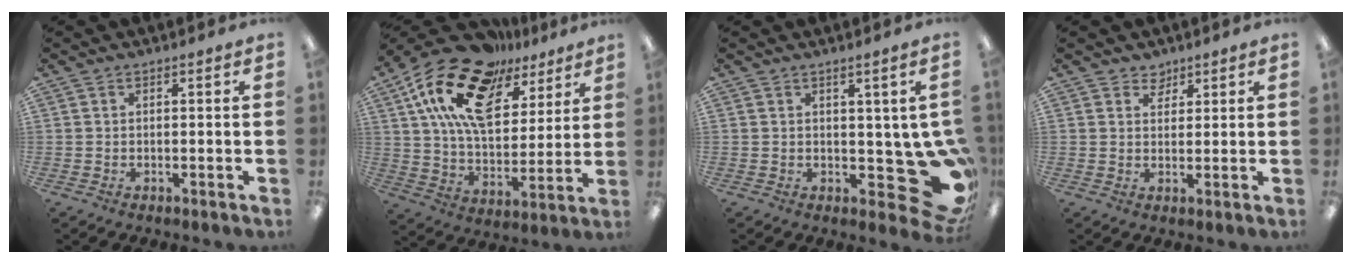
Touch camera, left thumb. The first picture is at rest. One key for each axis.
{"total": 21.2, "fx": 12.2, "fy": 11.2, "fz": 13.2, "tx": -0.257, "ty": -0.059, "tz": 0.215}
{"total": 8.8, "fx": 1.1, "fy": 4.3, "fz": 7.6, "tx": -0.080, "ty": -0.037, "tz": 0.040}
{"total": 3.3, "fx": 2.6, "fy": 2.1, "fz": 0.0, "tx": 0.005, "ty": -0.015, "tz": 0.047}